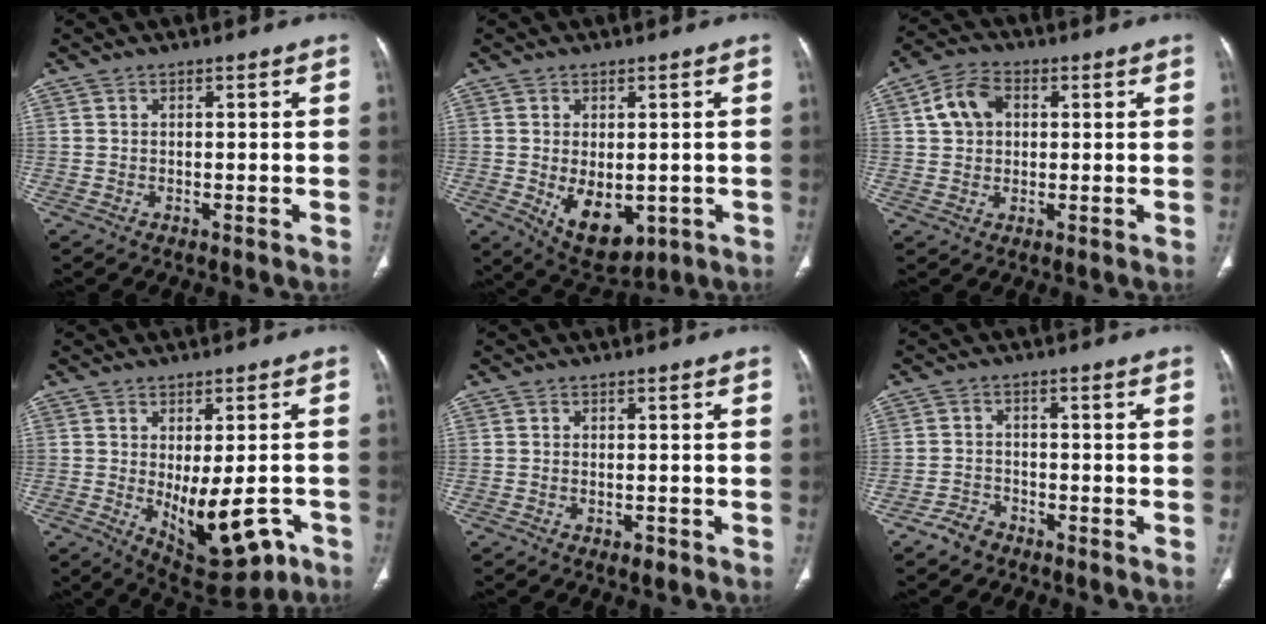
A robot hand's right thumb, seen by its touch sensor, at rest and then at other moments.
{"total": 9.6, "force": [-1.9, 5.9, 7.4], "torque": [-0.096, -0.012, -0.006]}
{"total": 7.2, "force": [1.7, 5.4, 4.4], "torque": [-0.073, 0.011, 0.025]}
{"total": 12.8, "force": [-4.2, 5.8, 10.6], "torque": [-0.123, -0.001, -0.039]}
{"total": 1.4, "force": [-0.8, 0.8, 0.9], "torque": [-0.015, 0.004, -0.008]}
{"total": 3.6, "force": [-2.8, 2.2, 0.9], "torque": [-0.019, 0.018, -0.051]}